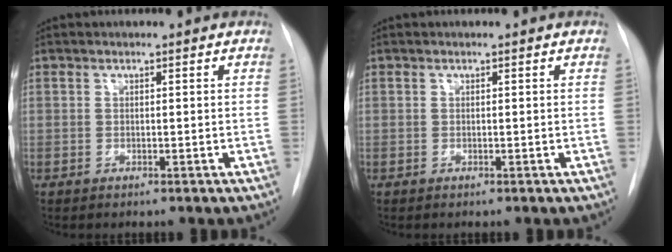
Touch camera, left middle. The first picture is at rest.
{"total": 0.0}